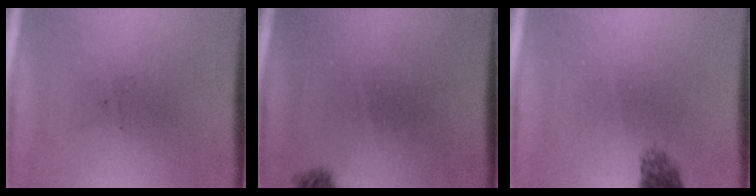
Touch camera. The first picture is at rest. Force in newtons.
{"total": 1.0}
{"total": 2.1}